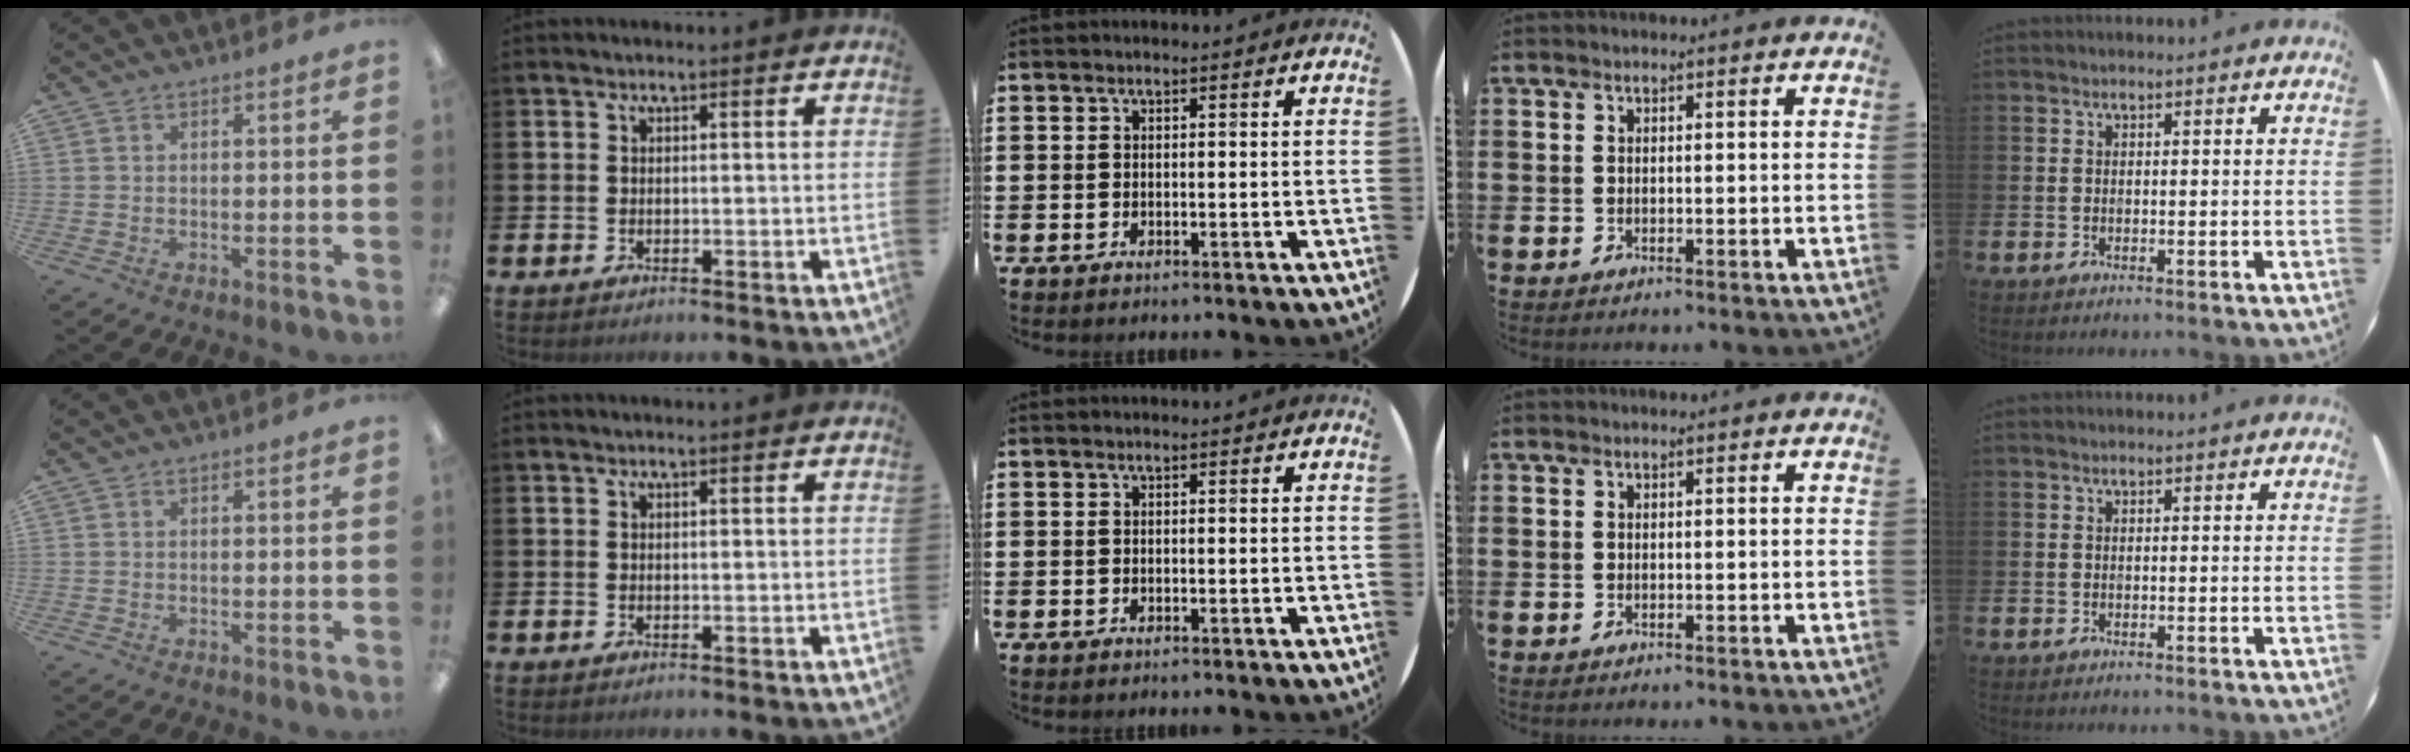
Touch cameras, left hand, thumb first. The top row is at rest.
{}